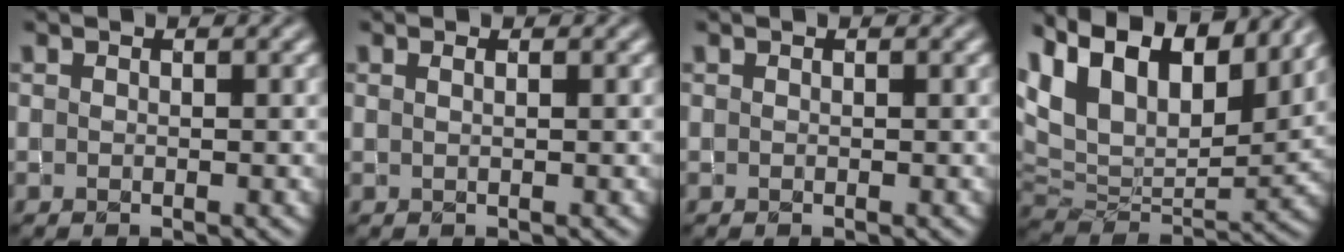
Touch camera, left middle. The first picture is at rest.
{"total": 1.0, "force": [0.5, 0.4, 0.8], "torque": [-0.004, 0.002, 0.000]}
{"total": 0.0}
{"total": 14.8, "force": [9.0, 7.5, 9.1], "torque": [-0.180, 0.040, 0.150]}